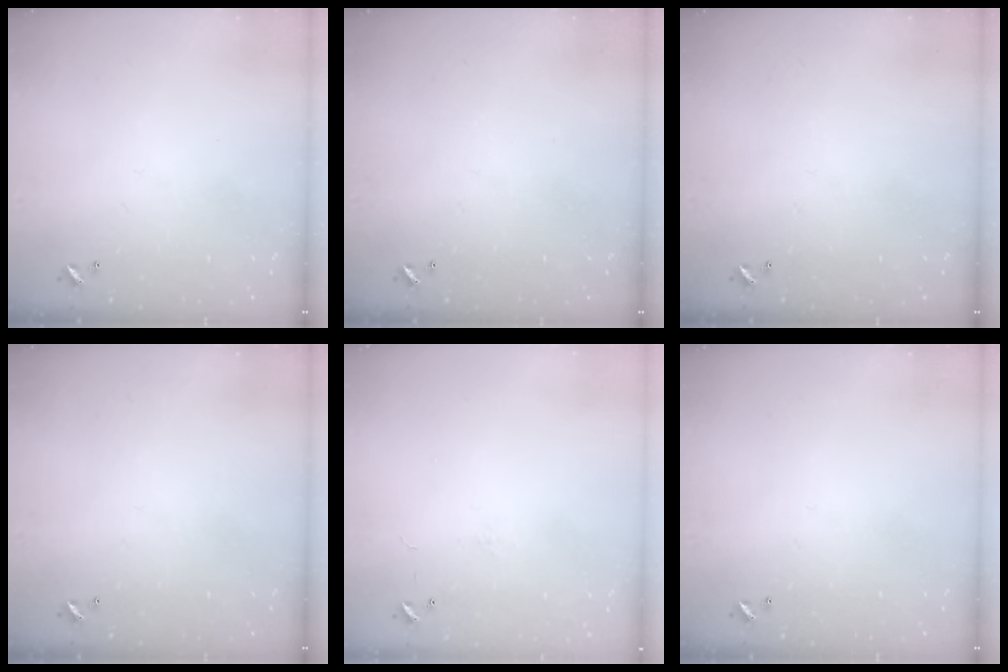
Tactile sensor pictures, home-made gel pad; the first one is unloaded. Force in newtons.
{"total": 0.0}
{"total": 0.0}
{"total": 0.0}
{"total": 5.6, "press": 5.6, "slide": 0.8}
{"total": 0.0}